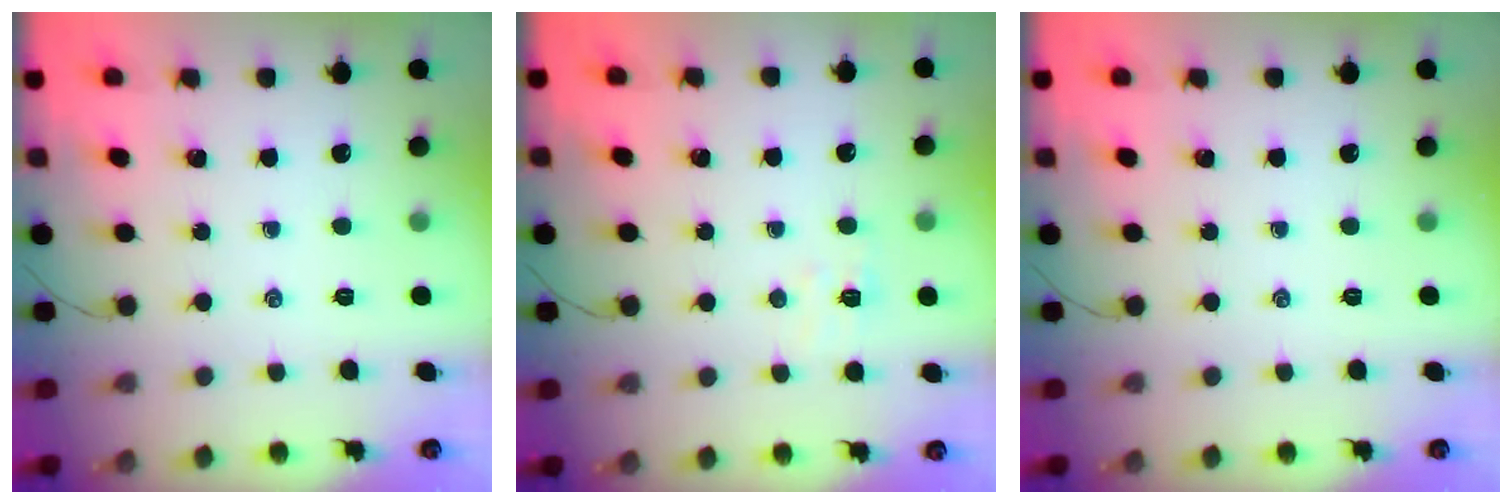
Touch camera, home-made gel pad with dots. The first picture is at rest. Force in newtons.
{"total": 4.4, "press": 4.3, "slide": 0.9}
{"total": 0.0}